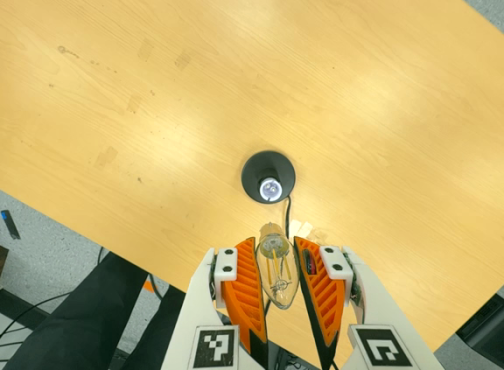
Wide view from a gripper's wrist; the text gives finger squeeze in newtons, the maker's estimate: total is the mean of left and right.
{"total": 12.3, "left": 12.8, "right": 11.8}